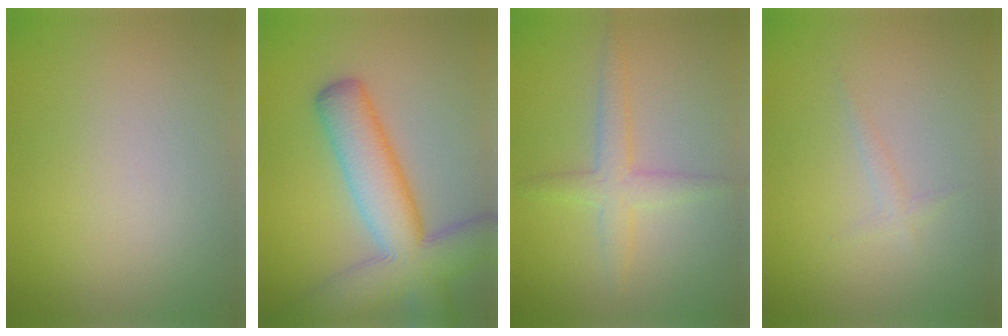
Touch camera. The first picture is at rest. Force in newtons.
{"total": 10.0, "press": 10.0, "slide": 0.7}
{"total": 2.7, "press": 2.7, "slide": 0.0}
{"total": 0.9, "press": 0.9, "slide": 0.1}